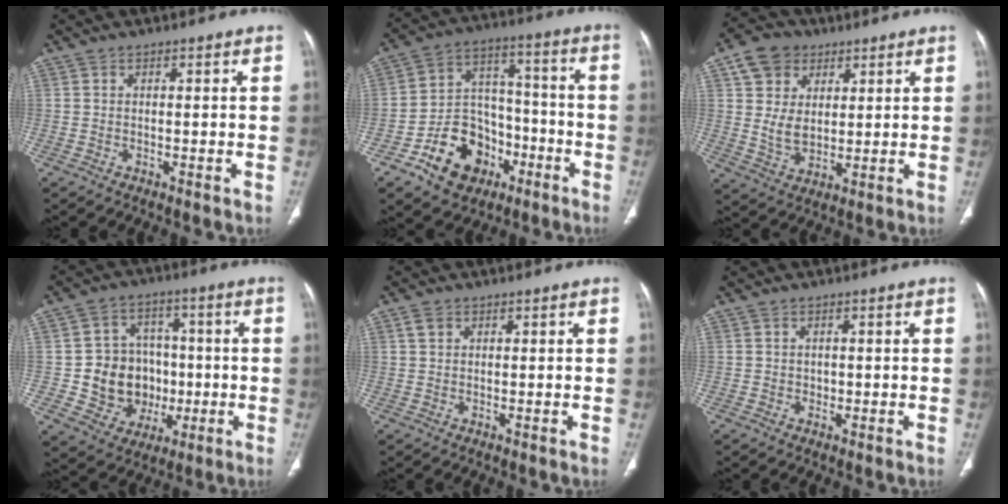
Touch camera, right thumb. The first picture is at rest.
{"total": 16.0, "force": [-7.8, 12.0, 7.1], "torque": [-0.066, 0.077, -0.122]}
{"total": 10.8, "force": [4.3, 8.5, 5.3], "torque": [-0.067, -0.021, 0.082]}
{"total": 13.5, "force": [-1.5, 12.2, 5.6], "torque": [-0.030, 0.025, -0.009]}
{"total": 2.1, "force": [1.0, 1.4, 1.1], "torque": [-0.019, 0.002, 0.021]}
{"total": 1.3, "force": [0.1, 1.2, 0.4], "torque": [-0.002, 0.001, 0.003]}